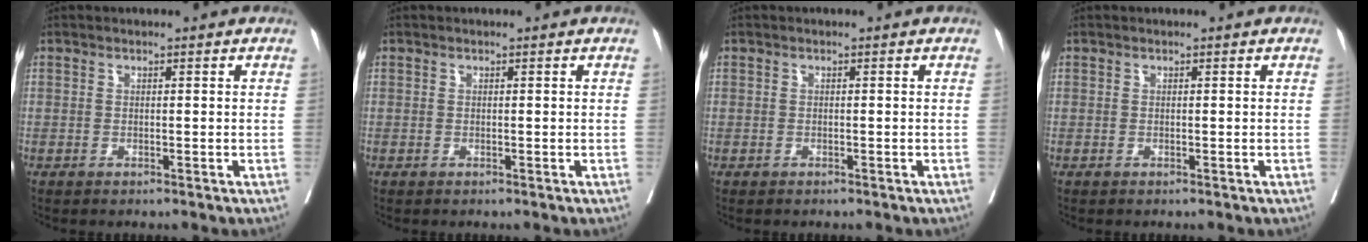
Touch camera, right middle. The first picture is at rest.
{"total": 0.0}
{"total": 0.0}
{"total": 0.0}